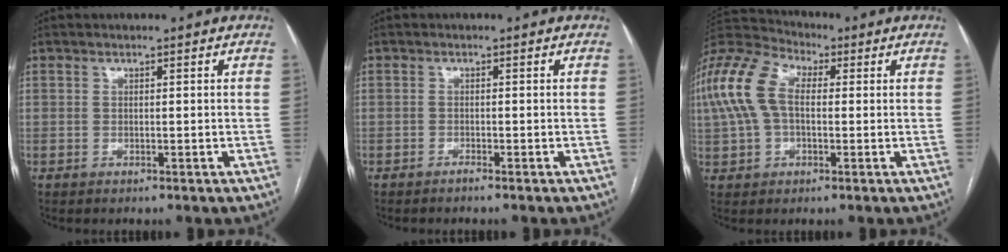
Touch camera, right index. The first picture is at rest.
{"total": 0.7, "force": [-0.7, -0.2, 0.2], "torque": [-0.007, -0.001, -0.012]}
{"total": 11.7, "force": [1.6, 6.8, 9.4], "torque": [-0.227, 0.048, 0.026]}